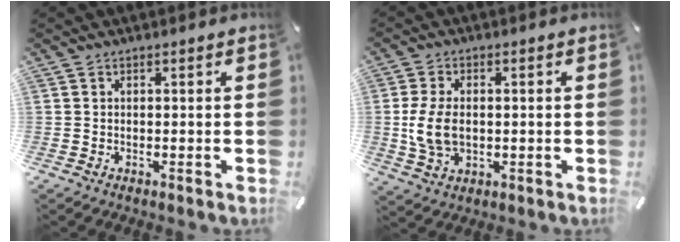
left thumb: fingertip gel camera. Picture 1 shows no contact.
{"total": 9.0, "force": [-0.3, 5.9, 6.8], "torque": [-0.159, 0.001, -0.006]}